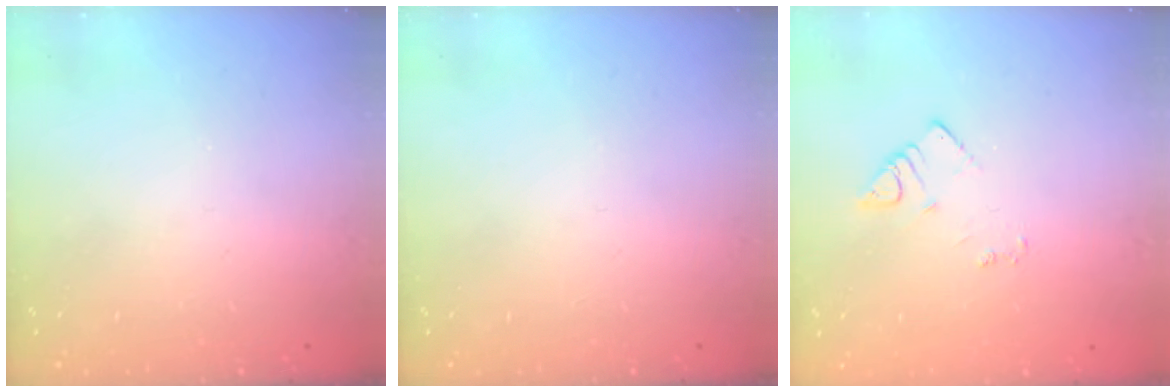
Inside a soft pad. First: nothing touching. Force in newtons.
{"total": 0.0}
{"total": 2.9, "press": 2.9, "slide": 0.3}